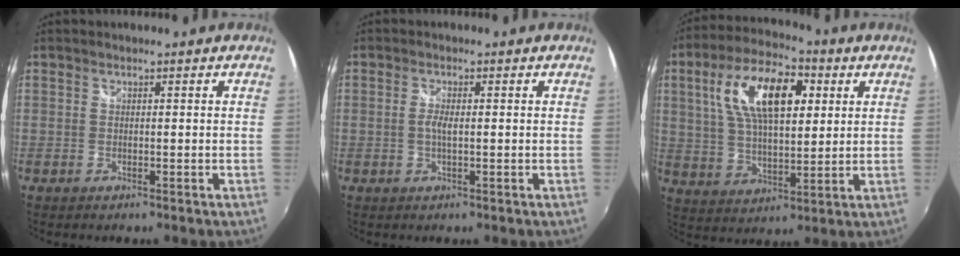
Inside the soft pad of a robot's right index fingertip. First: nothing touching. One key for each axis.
{"total": 1.7, "fx": -0.2, "fy": 0.4, "fz": 1.6, "tx": -0.033, "ty": -0.003, "tz": -0.003}
{"total": 16.4, "fx": 5.2, "fy": 7.4, "fz": 13.7, "tx": -0.249, "ty": 0.029, "tz": 0.093}